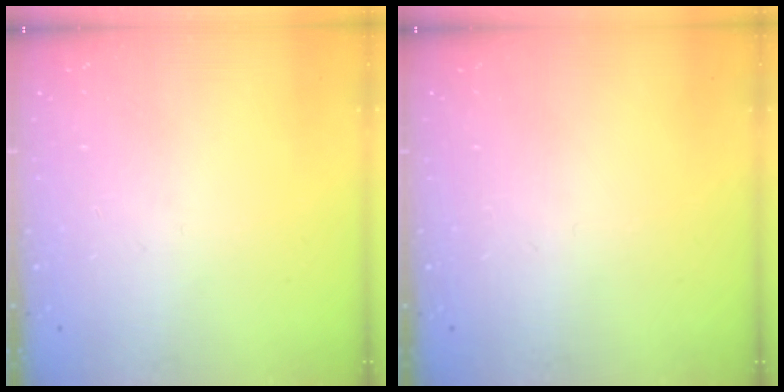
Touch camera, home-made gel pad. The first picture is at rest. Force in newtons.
{"total": 0.0}